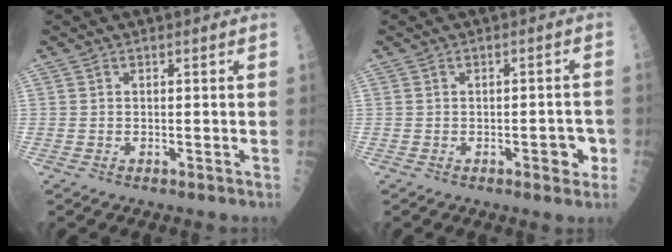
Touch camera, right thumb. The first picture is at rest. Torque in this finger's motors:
{"motor_torque": [0.82, 0.94, 0.29, -0.21, 0.00]}